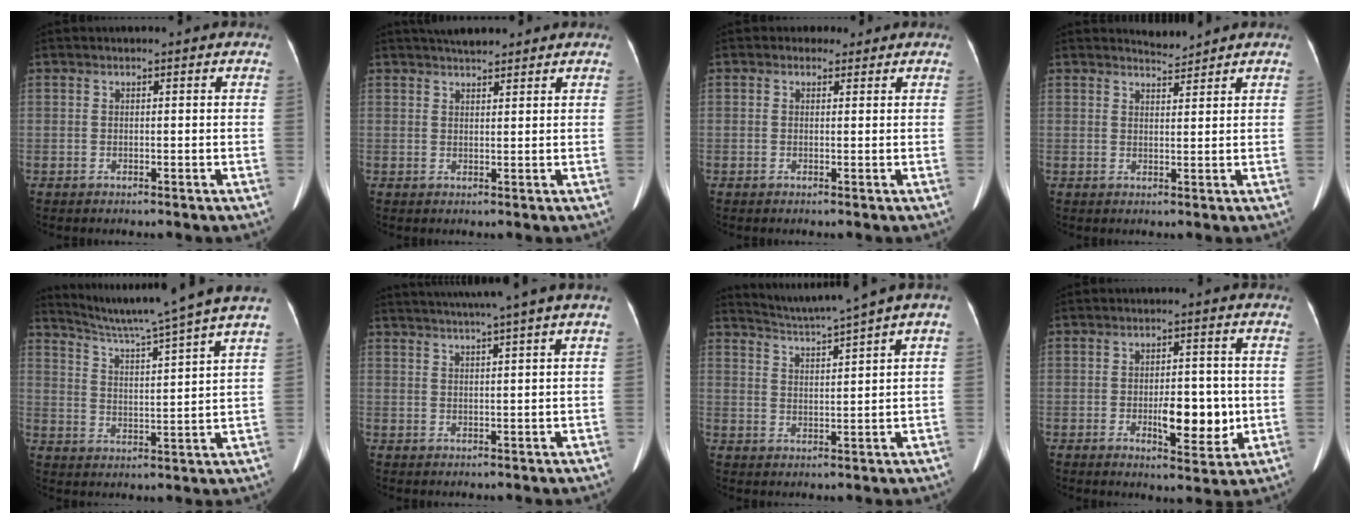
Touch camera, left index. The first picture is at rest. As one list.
[{"total": 4.7, "force": [4.1, 1.3, 1.8], "torque": [-0.021, 0.026, 0.066]}, {"total": 1.6, "force": [0.9, 1.4, 0.0], "torque": [0.005, 0.009, 0.008]}, {"total": 1.9, "force": [1.9, -0.4, -0.5], "torque": [-0.003, -0.005, 0.037]}, {"total": 14.9, "force": [12.9, -2.8, 6.9], "torque": [-0.119, -0.022, 0.186]}, {"total": 8.8, "force": [7.1, -2.0, 4.8], "torque": [-0.069, 0.014, 0.092]}, {"total": 6.7, "force": [5.7, -1.9, 3.0], "torque": [-0.054, 0.001, 0.099]}, {"total": 7.8, "force": [-1.4, 3.1, 7.0], "torque": [-0.101, -0.006, -0.014]}]